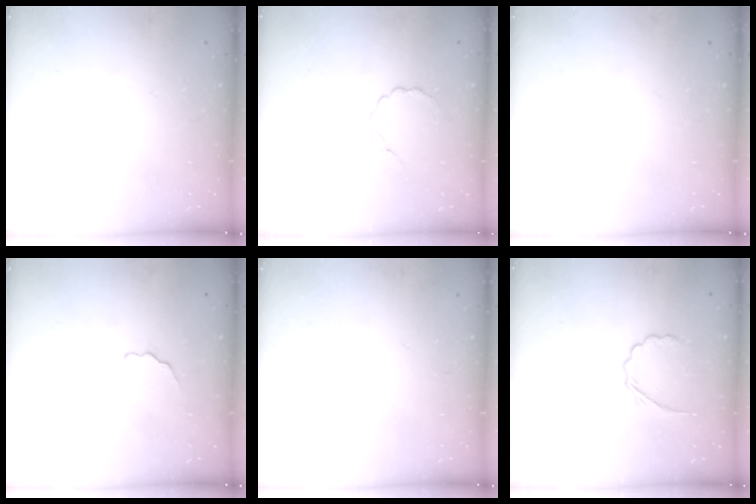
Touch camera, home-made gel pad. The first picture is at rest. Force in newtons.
{"total": 3.0, "press": 2.8, "slide": 1.0}
{"total": 0.0}
{"total": 3.3, "press": 3.2, "slide": 0.8}
{"total": 0.0}
{"total": 4.2, "press": 4.0, "slide": 1.1}